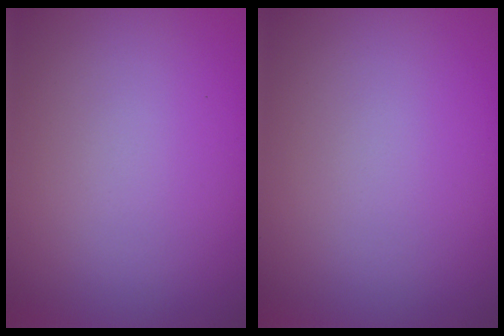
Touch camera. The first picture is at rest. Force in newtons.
{"total": 0.0}